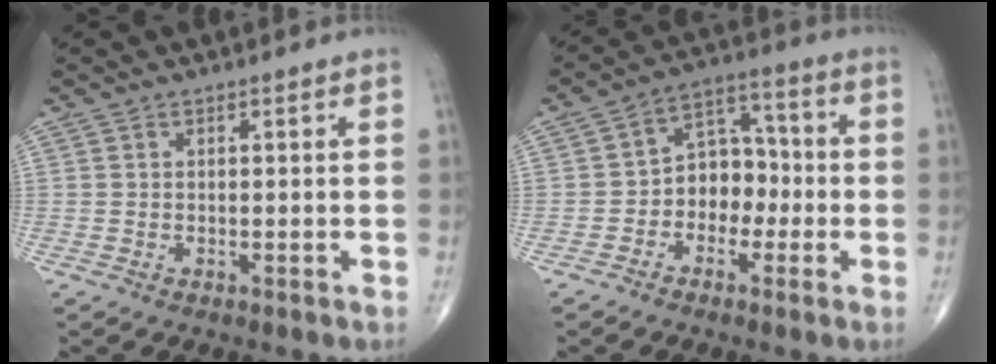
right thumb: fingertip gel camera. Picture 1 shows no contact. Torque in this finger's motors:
{"motor_torque": [-0.29, 0.16, 0.34, 0.25, 0.04]}